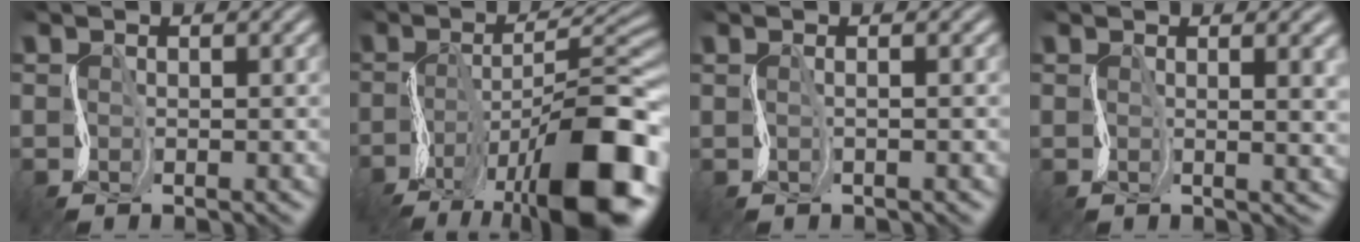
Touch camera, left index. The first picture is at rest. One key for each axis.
{"total": 13.7, "fx": -6.7, "fy": 5.3, "fz": 10.6, "tx": -0.154, "ty": 0.012, "tz": -0.113}
{"total": 1.6, "fx": 0.6, "fy": 0.7, "fz": 1.2, "tx": -0.009, "ty": 0.010, "tz": -0.003}
{"total": 4.9, "fx": 1.0, "fy": 2.3, "fz": 4.2, "tx": -0.019, "ty": 0.006, "tz": 0.015}